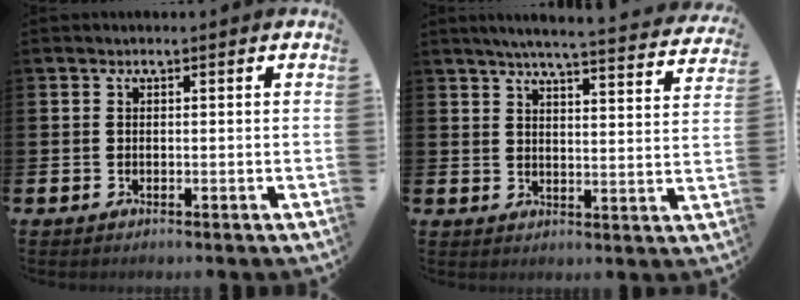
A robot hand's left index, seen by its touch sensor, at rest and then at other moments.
{"total": 5.6, "force": [5.2, -0.2, 1.9], "torque": [-0.050, -0.034, 0.089]}